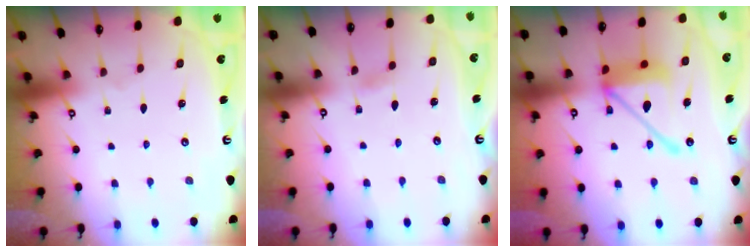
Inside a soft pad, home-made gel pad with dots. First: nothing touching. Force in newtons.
{"total": 2.6, "press": 2.6, "slide": 0.3}
{"total": 15.7, "press": 15.6, "slide": 2.0}